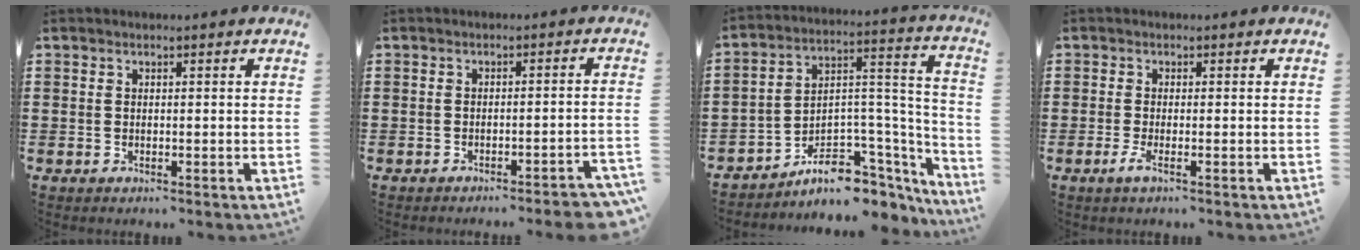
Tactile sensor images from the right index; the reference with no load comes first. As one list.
[{"total": 2.7, "force": [-2.4, -0.3, 1.2], "torque": [-0.021, -0.004, -0.048]}, {"total": 7.1, "force": [-5.1, 4.1, 2.8], "torque": [-0.056, -0.001, -0.090]}, {"total": 2.1, "force": [-0.9, 0.2, 1.8], "torque": [-0.054, -0.014, -0.023]}]